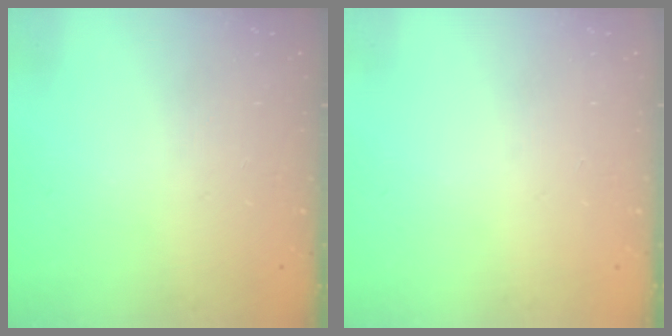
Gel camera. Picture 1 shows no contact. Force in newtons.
{"total": 0.0}